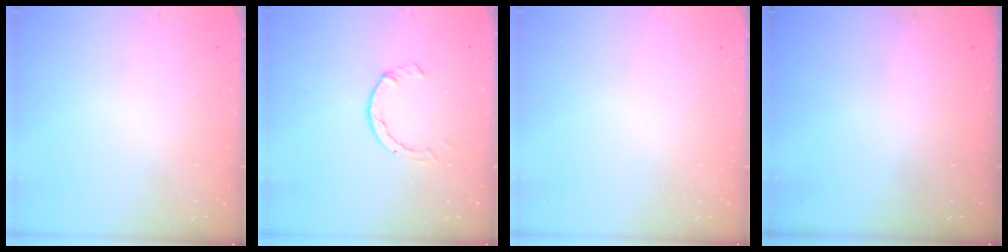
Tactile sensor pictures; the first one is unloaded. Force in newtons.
{"total": 2.3, "press": 2.3, "slide": 0.3}
{"total": 2.6, "press": 2.6, "slide": 0.2}
{"total": 0.0}